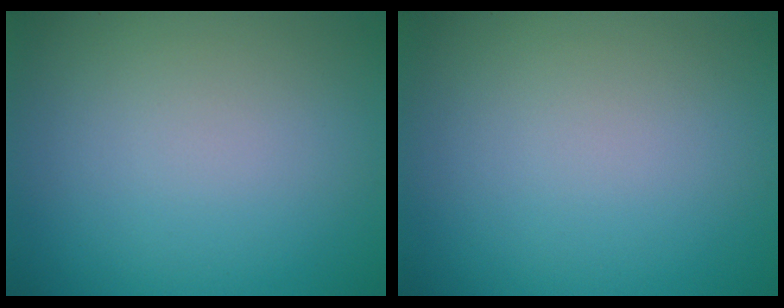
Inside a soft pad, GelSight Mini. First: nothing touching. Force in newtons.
{"total": 0.0}